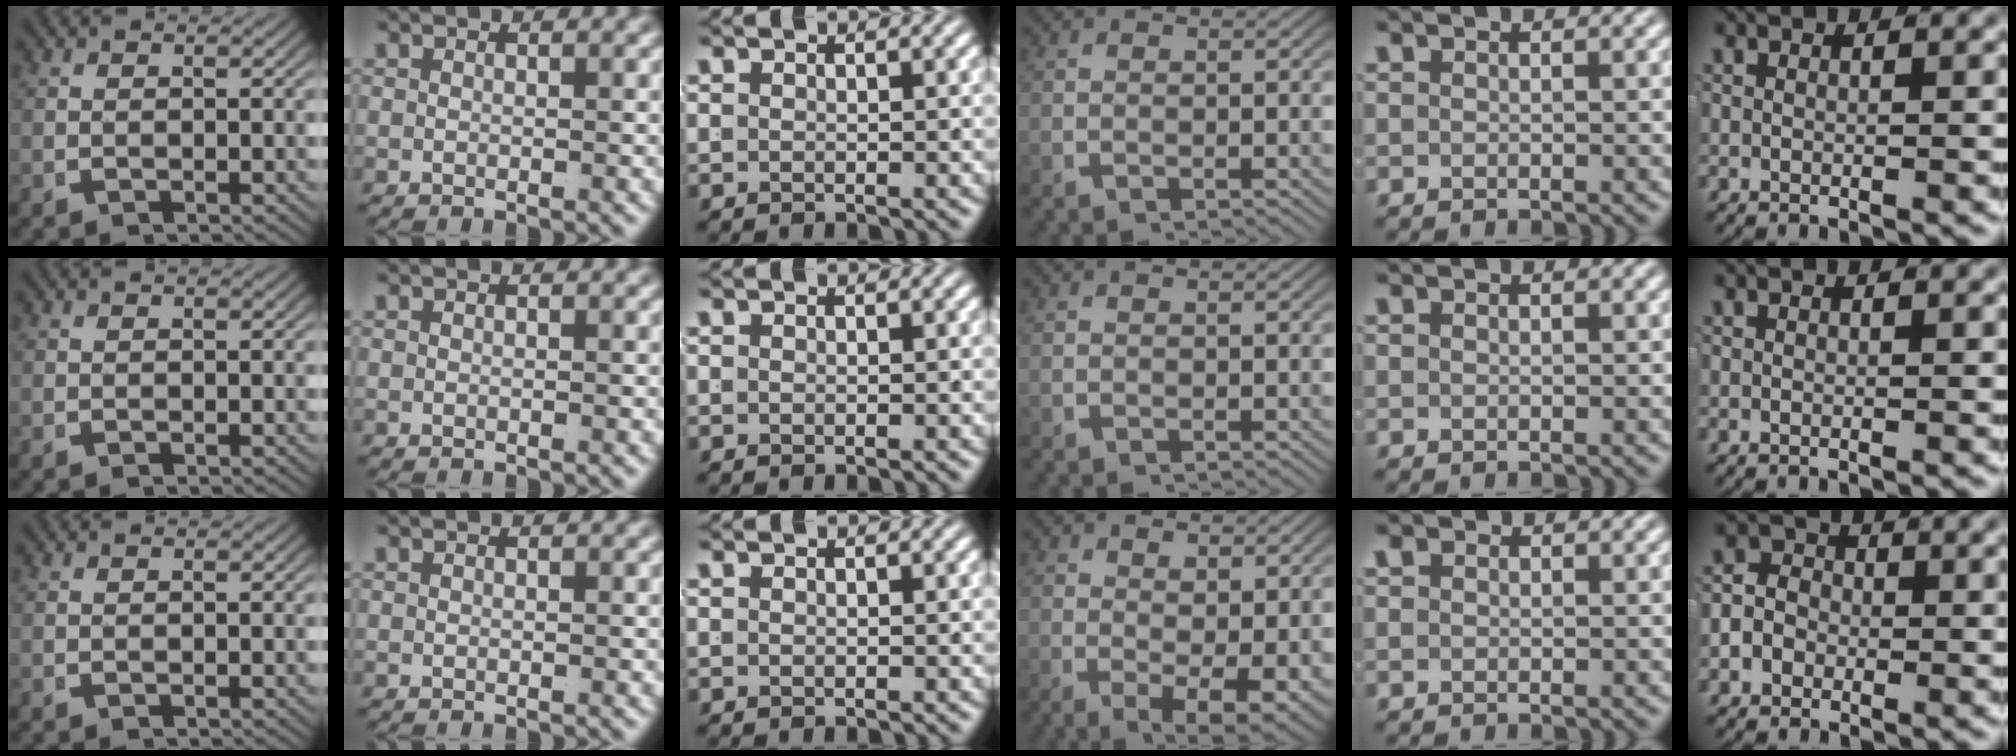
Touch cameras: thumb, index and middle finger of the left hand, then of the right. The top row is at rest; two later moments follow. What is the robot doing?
{"motion": "lift_and_place", "object": "shirt"}